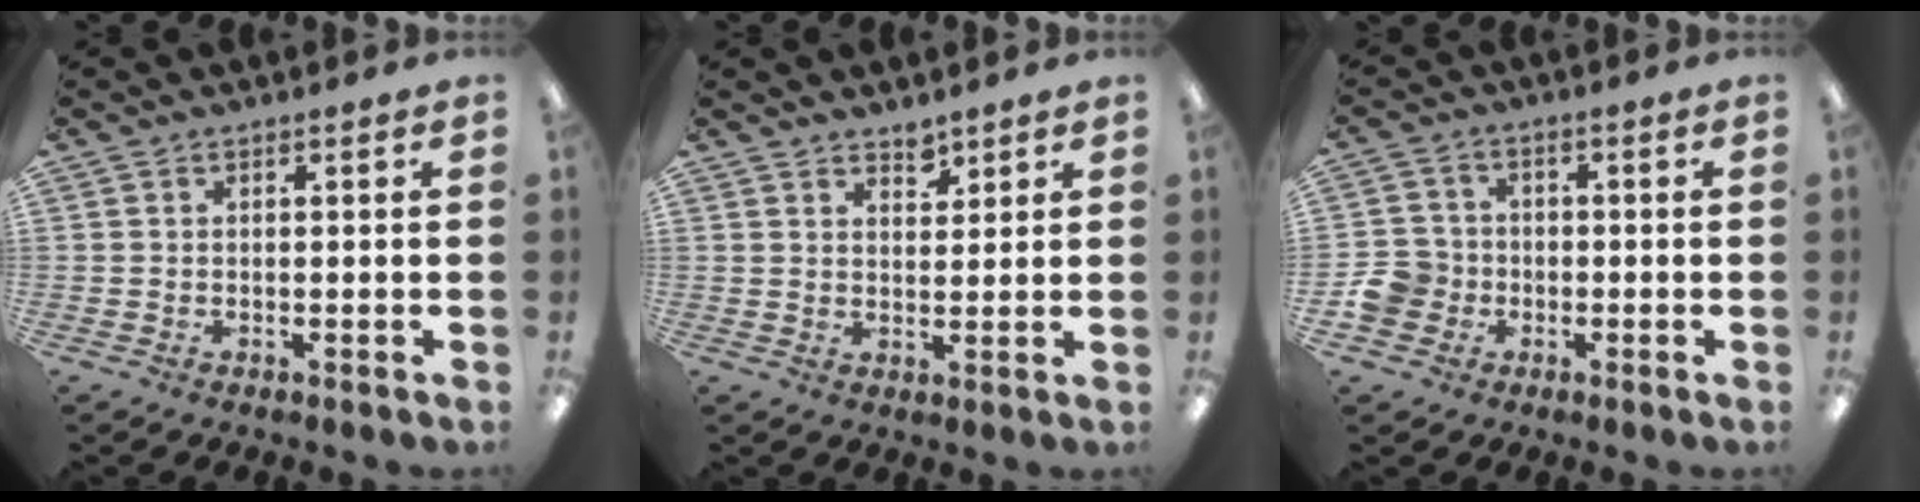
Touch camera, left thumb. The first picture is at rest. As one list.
[{"total": 3.4, "force": [3.0, 1.4, 0.6], "torque": [0.008, -0.024, 0.052]}, {"total": 7.1, "force": [-2.0, 6.3, 2.5], "torque": [-0.059, 0.018, -0.037]}]